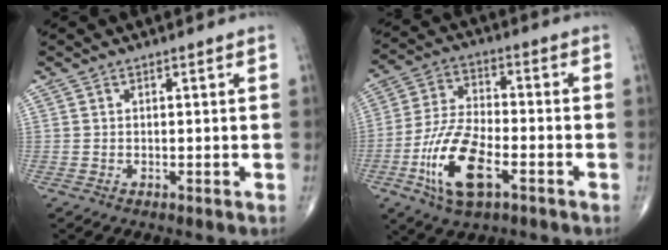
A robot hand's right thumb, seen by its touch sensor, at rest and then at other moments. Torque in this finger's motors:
{"motor_torque": [0.23, 0.32, 0.93, 0.46, 0.47]}